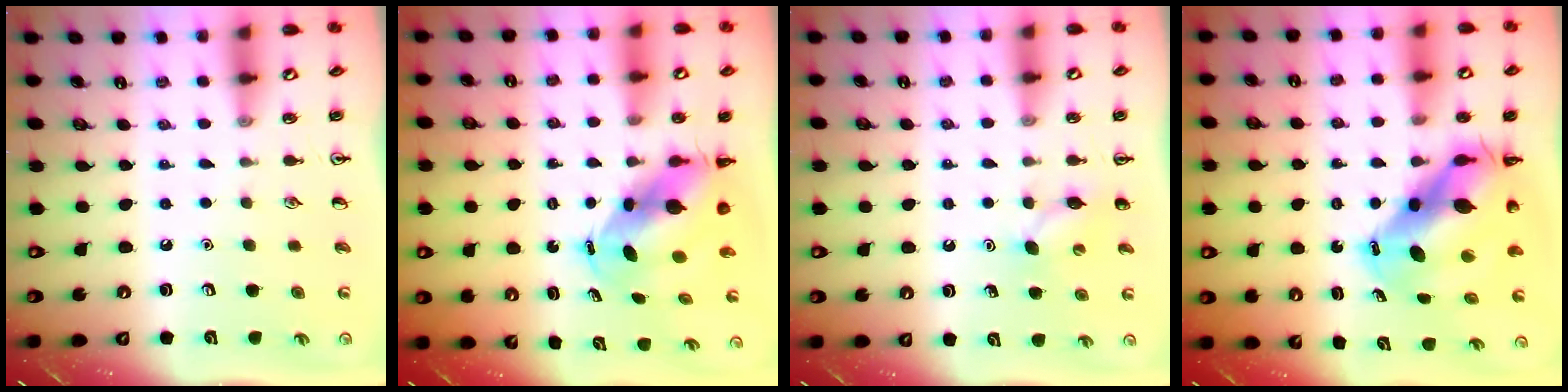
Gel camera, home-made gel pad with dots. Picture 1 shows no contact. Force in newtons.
{"total": 7.5, "press": 7.3, "slide": 1.7}
{"total": 6.3, "press": 6.1, "slide": 1.8}
{"total": 12.9, "press": 12.5, "slide": 3.5}